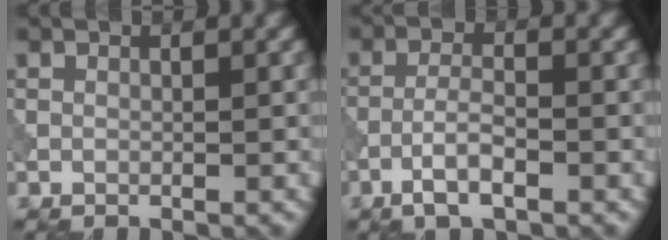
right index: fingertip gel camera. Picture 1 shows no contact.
{"total": 3.1, "force": [-1.7, 0.8, 2.5], "torque": [-0.051, 0.006, -0.039]}